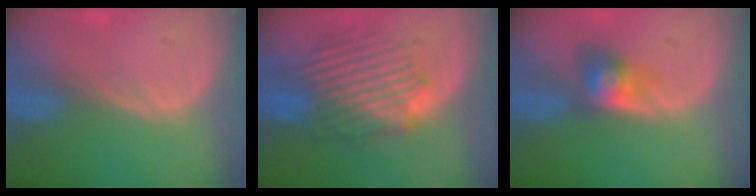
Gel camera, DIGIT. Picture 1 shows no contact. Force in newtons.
{"total": 8.6, "press": 8.5, "slide": 1.6}
{"total": 4.0, "press": 4.0, "slide": 0.2}